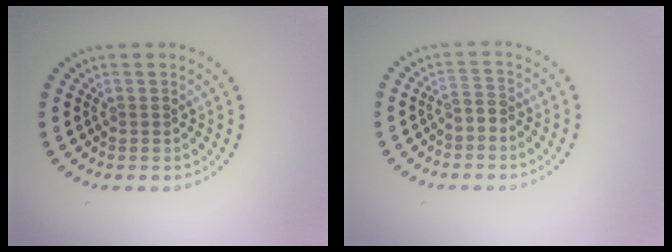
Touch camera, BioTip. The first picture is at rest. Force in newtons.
{"total": 1.1, "press": 0.9, "slide": 0.7}